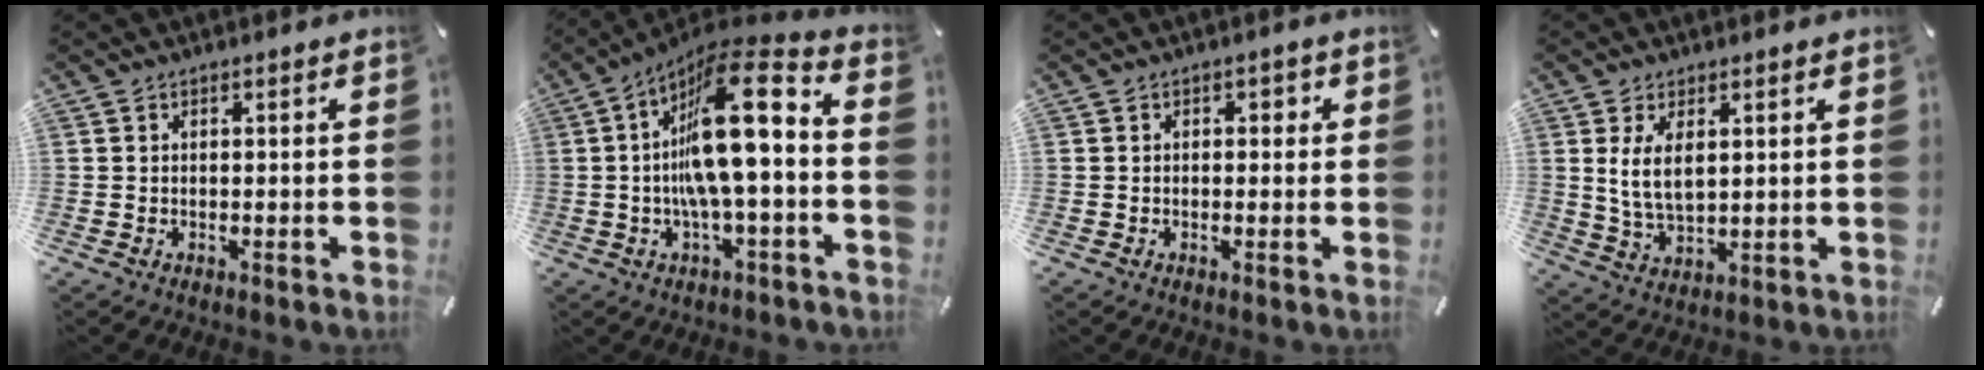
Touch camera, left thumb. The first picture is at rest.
{"total": 18.5, "force": [0.9, 4.9, 17.8], "torque": [-0.298, -0.027, 0.003]}
{"total": 1.4, "force": [-0.2, 1.1, 0.8], "torque": [-0.009, 0.005, -0.008]}
{"total": 6.9, "force": [2.3, 3.5, 5.5], "torque": [-0.133, -0.003, 0.037]}